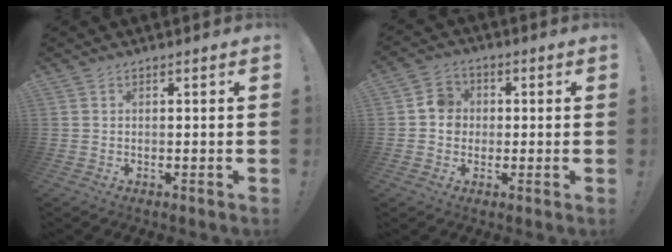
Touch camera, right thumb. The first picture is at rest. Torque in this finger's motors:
{"motor_torque": [0.05, 0.36, 0.04, -0.03, 0.00]}